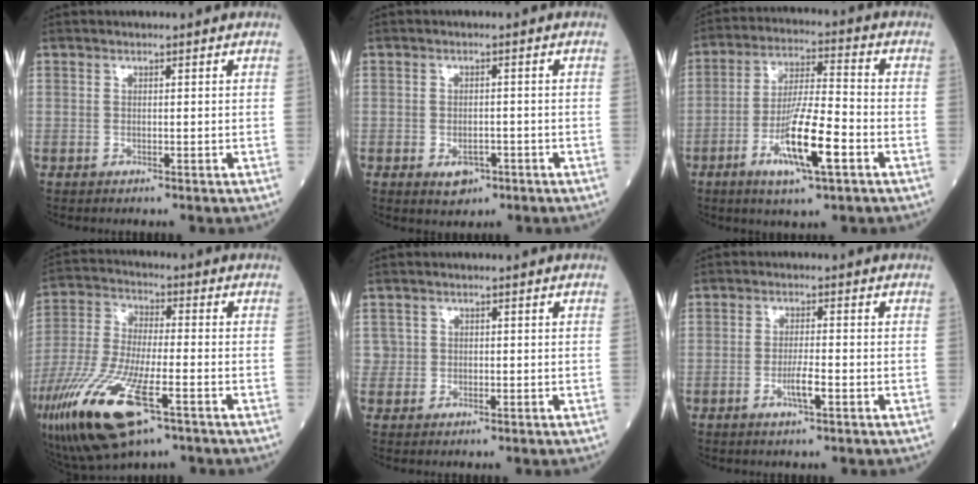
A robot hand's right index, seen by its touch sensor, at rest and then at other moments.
{"total": 3.3, "force": [-1.6, 2.1, 2.0], "torque": [-0.027, 0.001, -0.015]}
{"total": 11.7, "force": [-4.7, 1.4, 10.7], "torque": [-0.195, -0.010, -0.084]}
{"total": 19.8, "force": [-10.0, 5.7, 16.2], "torque": [-0.375, -0.046, -0.180]}
{"total": 1.6, "force": [0.3, 1.6, -0.2], "torque": [0.015, 0.004, 0.002]}
{"total": 3.2, "force": [-1.3, 0.2, 3.0], "torque": [-0.052, -0.001, -0.024]}